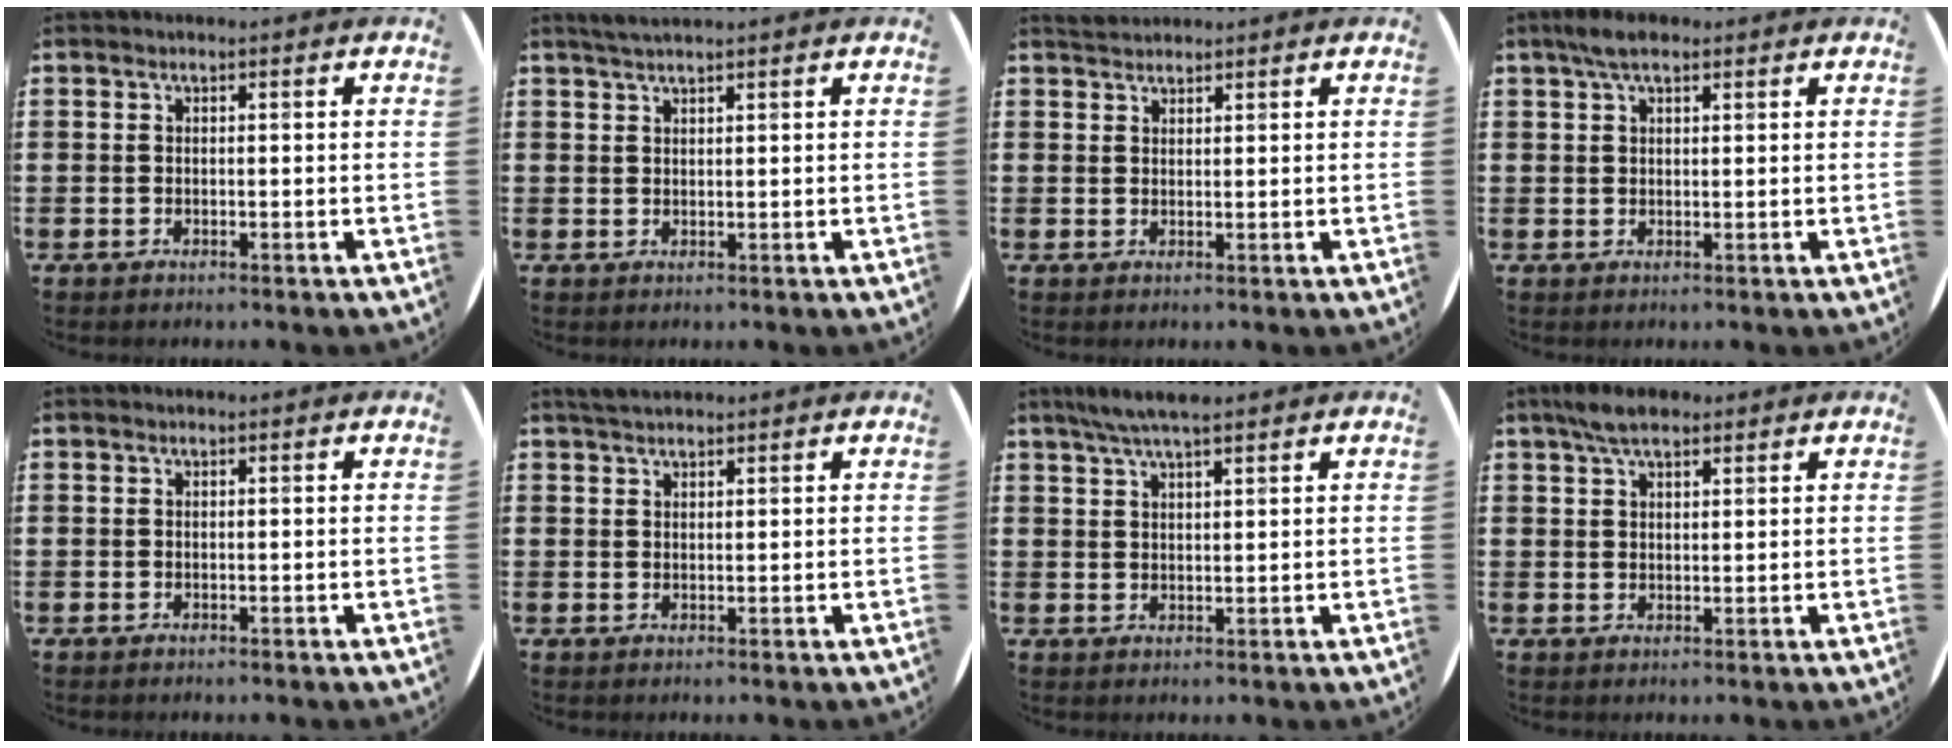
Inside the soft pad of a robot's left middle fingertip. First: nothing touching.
{"total": 1.6, "force": [1.4, 0.0, 0.6], "torque": [-0.013, 0.002, 0.027]}
{"total": 1.7, "force": [1.7, 0.4, 0.0], "torque": [0.005, 0.002, 0.030]}
{"total": 3.5, "force": [2.3, 1.3, 2.3], "torque": [-0.041, 0.005, 0.039]}
{"total": 0.0}
{"total": 1.8, "force": [1.6, 0.4, 0.5], "torque": [-0.012, 0.006, 0.030]}
{"total": 4.4, "force": [3.6, 0.6, 2.4], "torque": [-0.053, 0.003, 0.064]}
{"total": 4.5, "force": [3.4, 1.6, 2.4], "torque": [-0.055, 0.005, 0.062]}